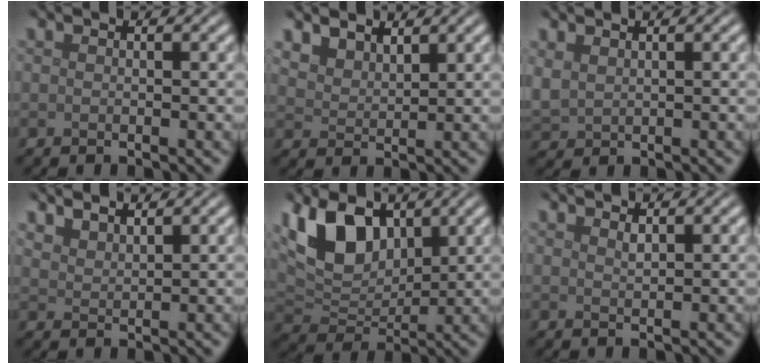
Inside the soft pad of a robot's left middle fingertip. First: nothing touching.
{"total": 2.8, "force": [2.2, 1.2, 1.1], "torque": [-0.032, -0.007, 0.052]}
{"total": 1.6, "force": [0.9, 1.1, 0.7], "torque": [-0.024, 0.000, 0.026]}
{"total": 1.6, "force": [1.5, 0.3, 0.5], "torque": [-0.012, 0.001, 0.030]}
{"total": 7.4, "force": [3.4, 4.5, 4.8], "torque": [-0.103, -0.003, 0.060]}
{"total": 0.7, "force": [0.5, 0.2, 0.4], "torque": [-0.009, -0.002, 0.011]}